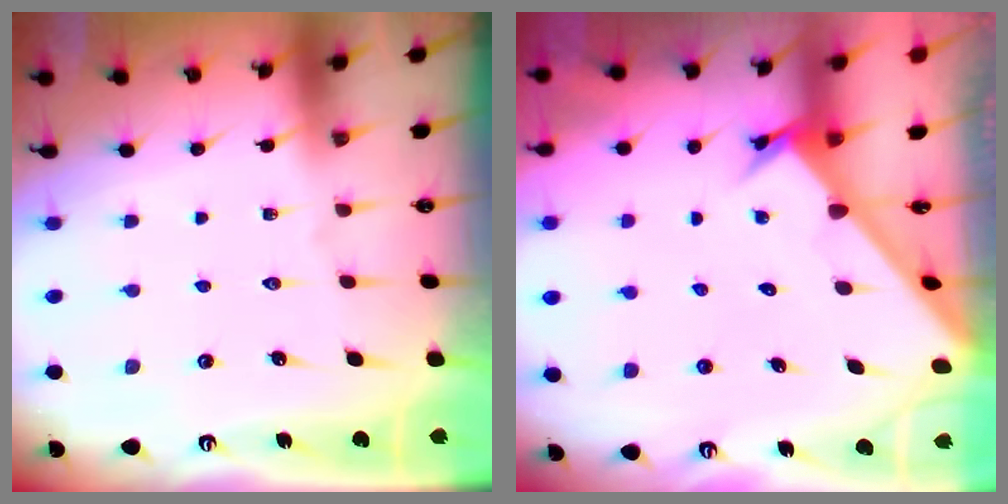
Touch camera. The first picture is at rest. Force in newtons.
{"total": 2.6, "press": 2.6, "slide": 0.2}